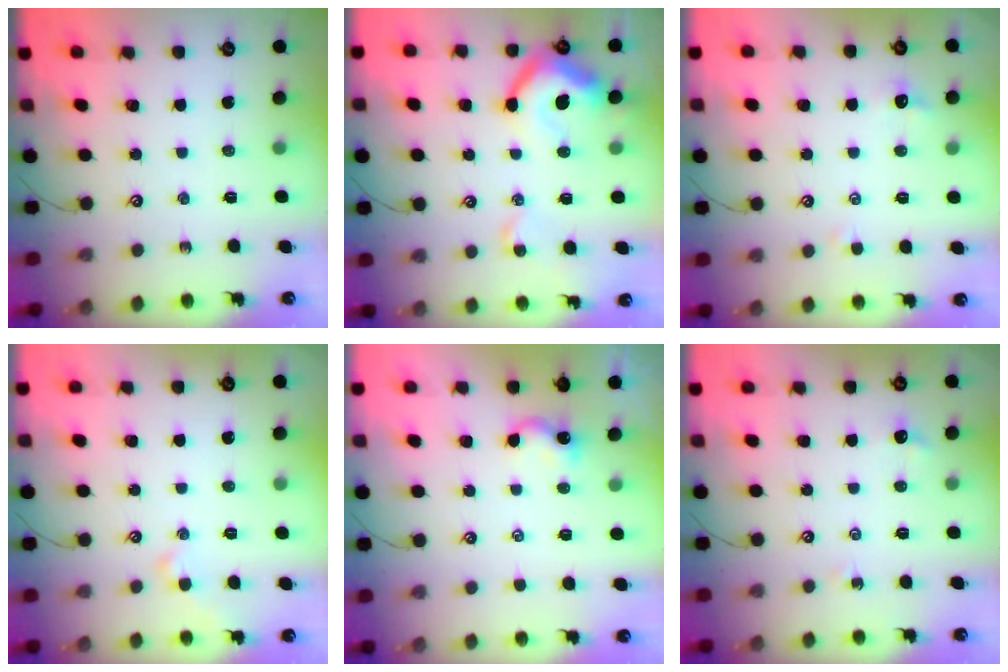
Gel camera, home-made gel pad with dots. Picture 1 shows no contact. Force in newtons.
{"total": 12.3, "press": 12.2, "slide": 1.3}
{"total": 0.8, "press": 0.5, "slide": 0.7}
{"total": 1.3, "press": 1.2, "slide": 0.4}
{"total": 3.0, "press": 3.0, "slide": 0.3}
{"total": 2.4, "press": 2.3, "slide": 0.6}